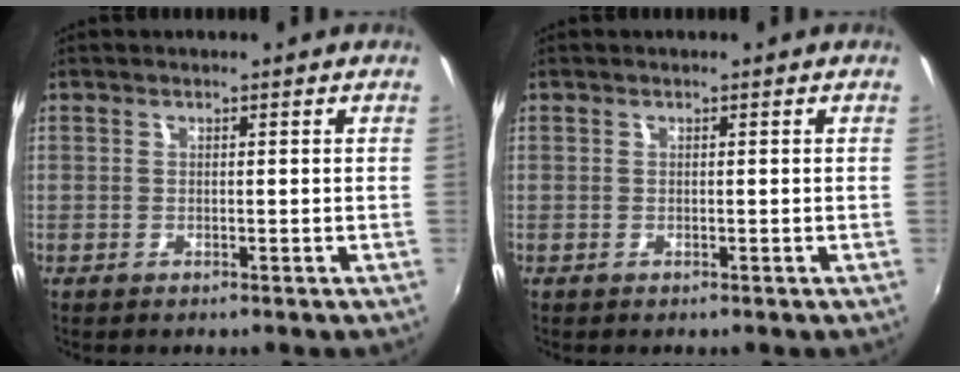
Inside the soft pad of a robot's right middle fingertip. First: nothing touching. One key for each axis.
{"total": 0.0}